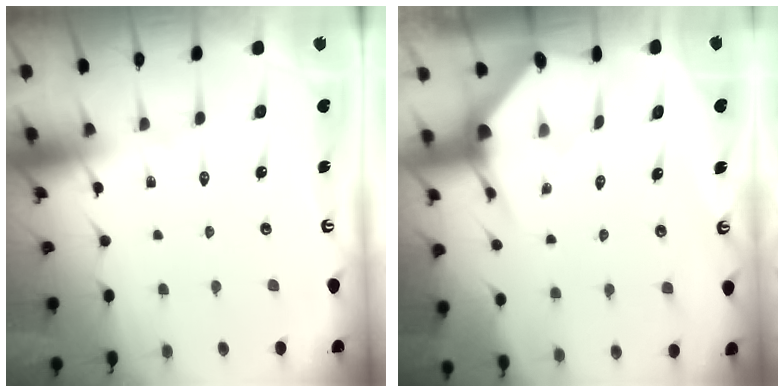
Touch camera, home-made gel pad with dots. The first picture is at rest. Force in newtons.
{"total": 3.2, "press": 3.2, "slide": 0.3}